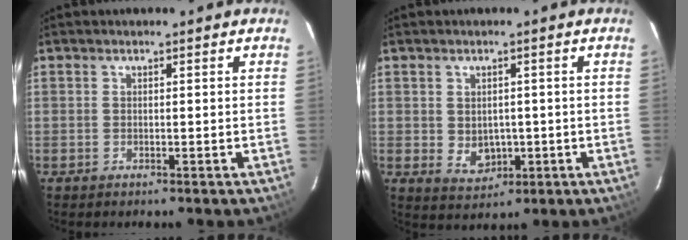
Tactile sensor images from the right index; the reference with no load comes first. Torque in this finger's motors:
{"motor_torque": [0.06, 0.02, 0.07, 0.02]}